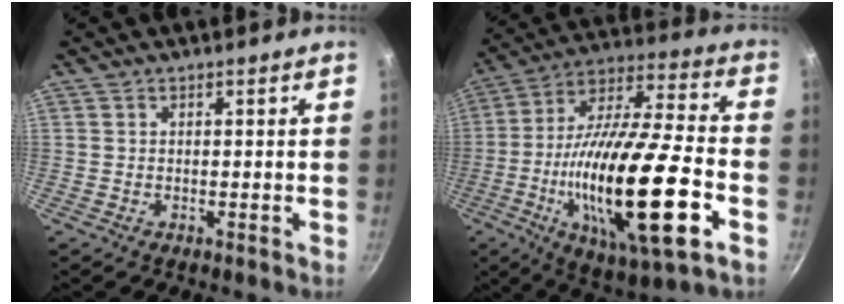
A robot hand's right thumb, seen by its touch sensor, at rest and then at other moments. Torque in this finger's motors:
{"motor_torque": [2.62, 2.39, 2.66, -0.11, 0.81]}